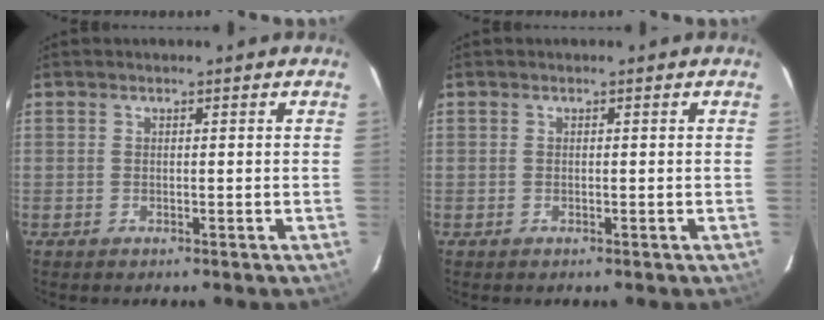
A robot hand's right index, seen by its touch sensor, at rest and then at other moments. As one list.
[{"total": 0.0}]